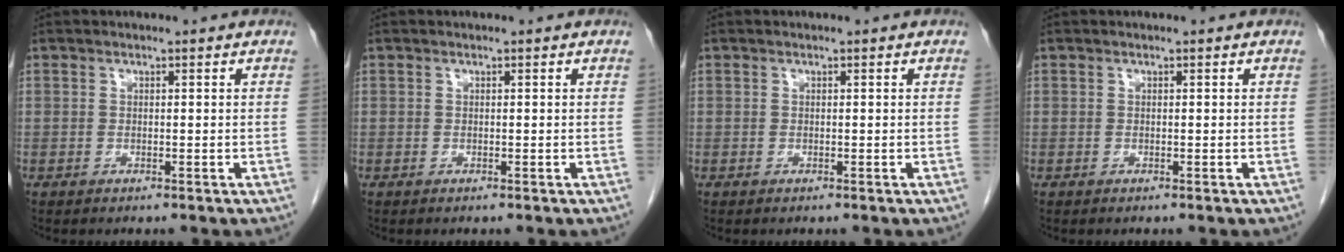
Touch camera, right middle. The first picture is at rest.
{"total": 0.0}
{"total": 0.0}
{"total": 0.0}